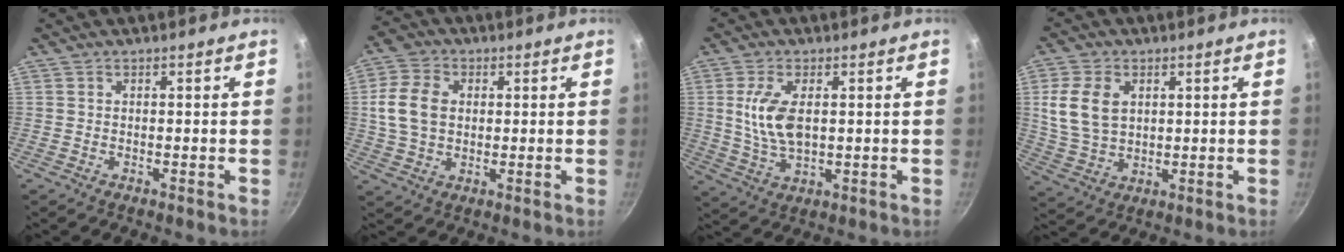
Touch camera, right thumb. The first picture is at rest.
{"total": 9.8, "force": [1.5, 7.4, 6.3], "torque": [-0.102, 0.007, 0.022]}
{"total": 9.0, "force": [1.3, 4.6, 7.6], "torque": [-0.148, -0.007, 0.028]}
{"total": 10.1, "force": [2.5, 7.1, 6.8], "torque": [-0.117, -0.010, 0.054]}